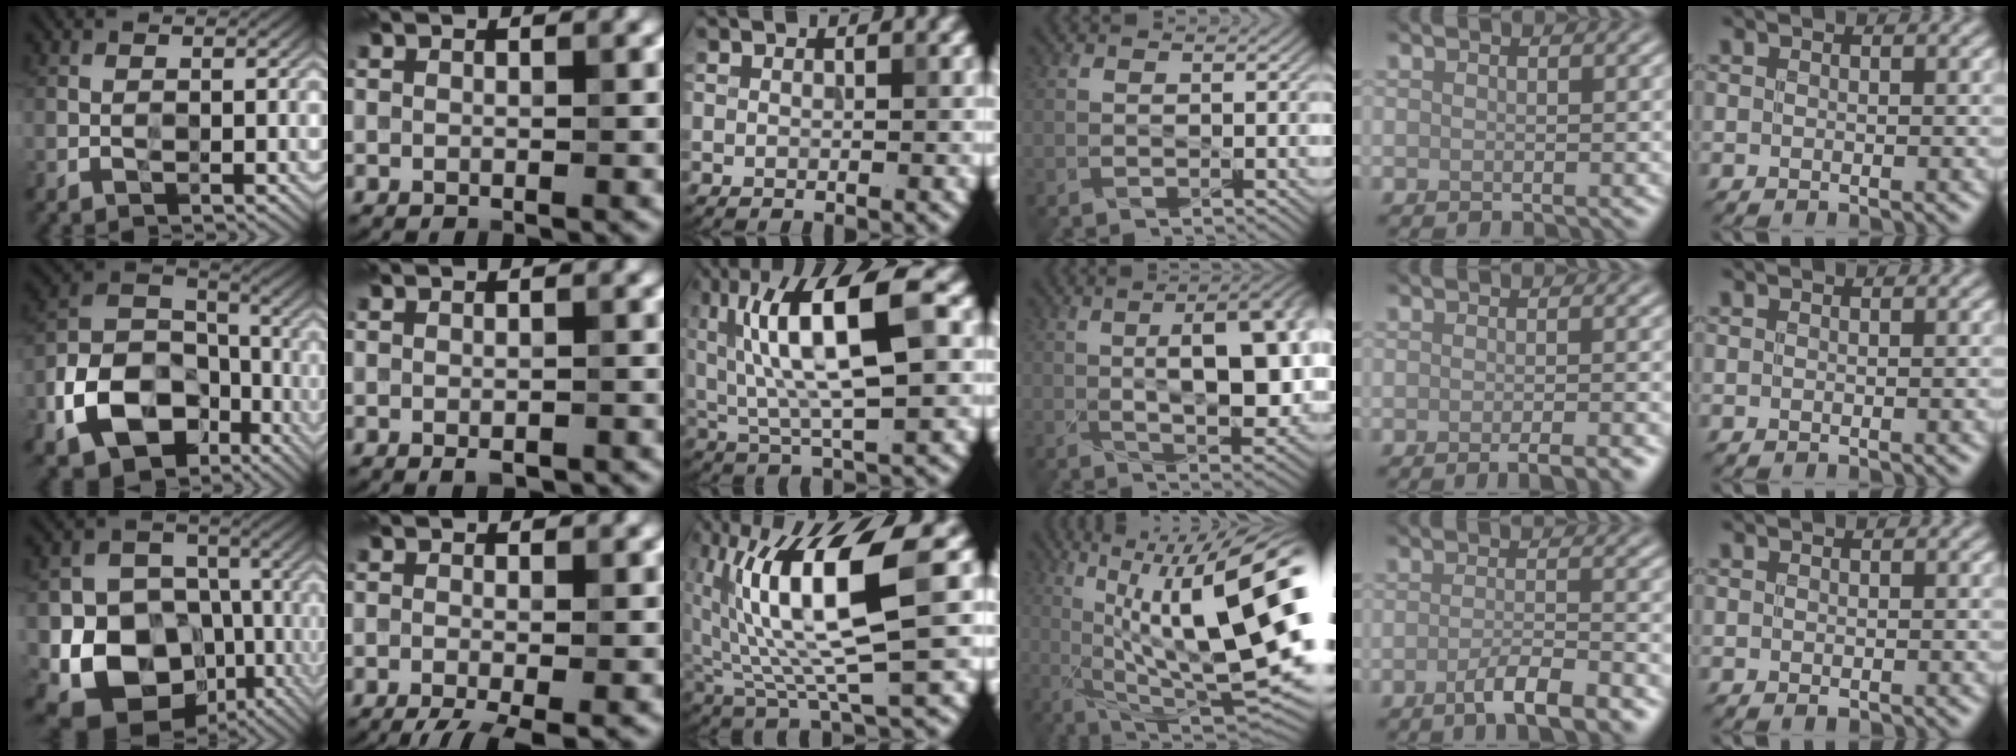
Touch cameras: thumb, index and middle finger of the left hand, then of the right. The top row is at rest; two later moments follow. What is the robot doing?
{"motion": "wipe", "object": "measuring cup"}